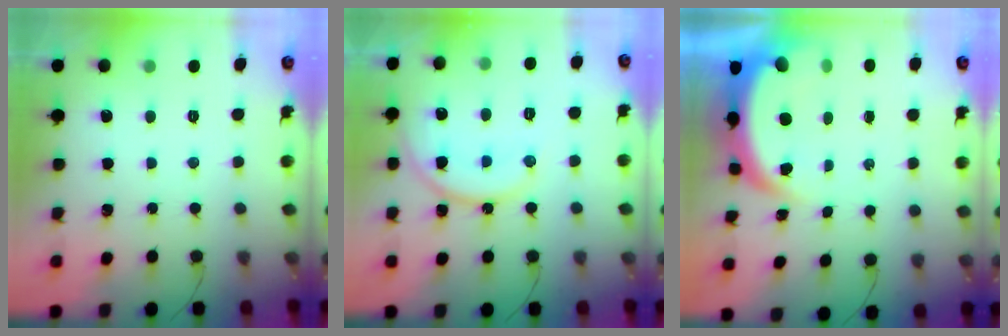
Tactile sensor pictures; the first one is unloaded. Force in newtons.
{"total": 13.3, "press": 13.3, "slide": 1.3}
{"total": 6.2, "press": 6.1, "slide": 0.9}